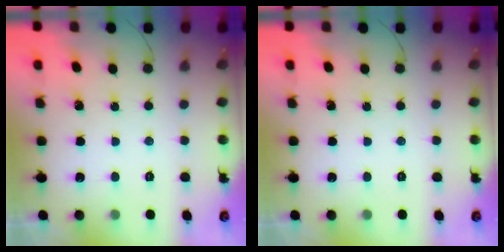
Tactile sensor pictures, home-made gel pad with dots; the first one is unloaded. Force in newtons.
{"total": 0.0}